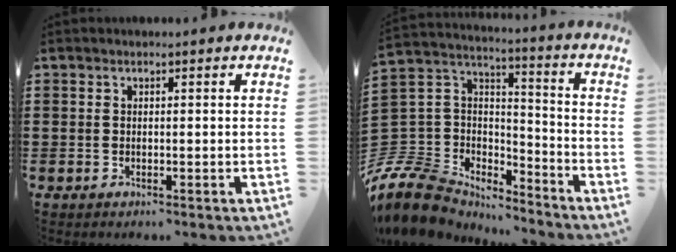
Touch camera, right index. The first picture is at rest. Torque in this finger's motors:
{"motor_torque": [-0.94, 1.05, -1.05, -0.21]}